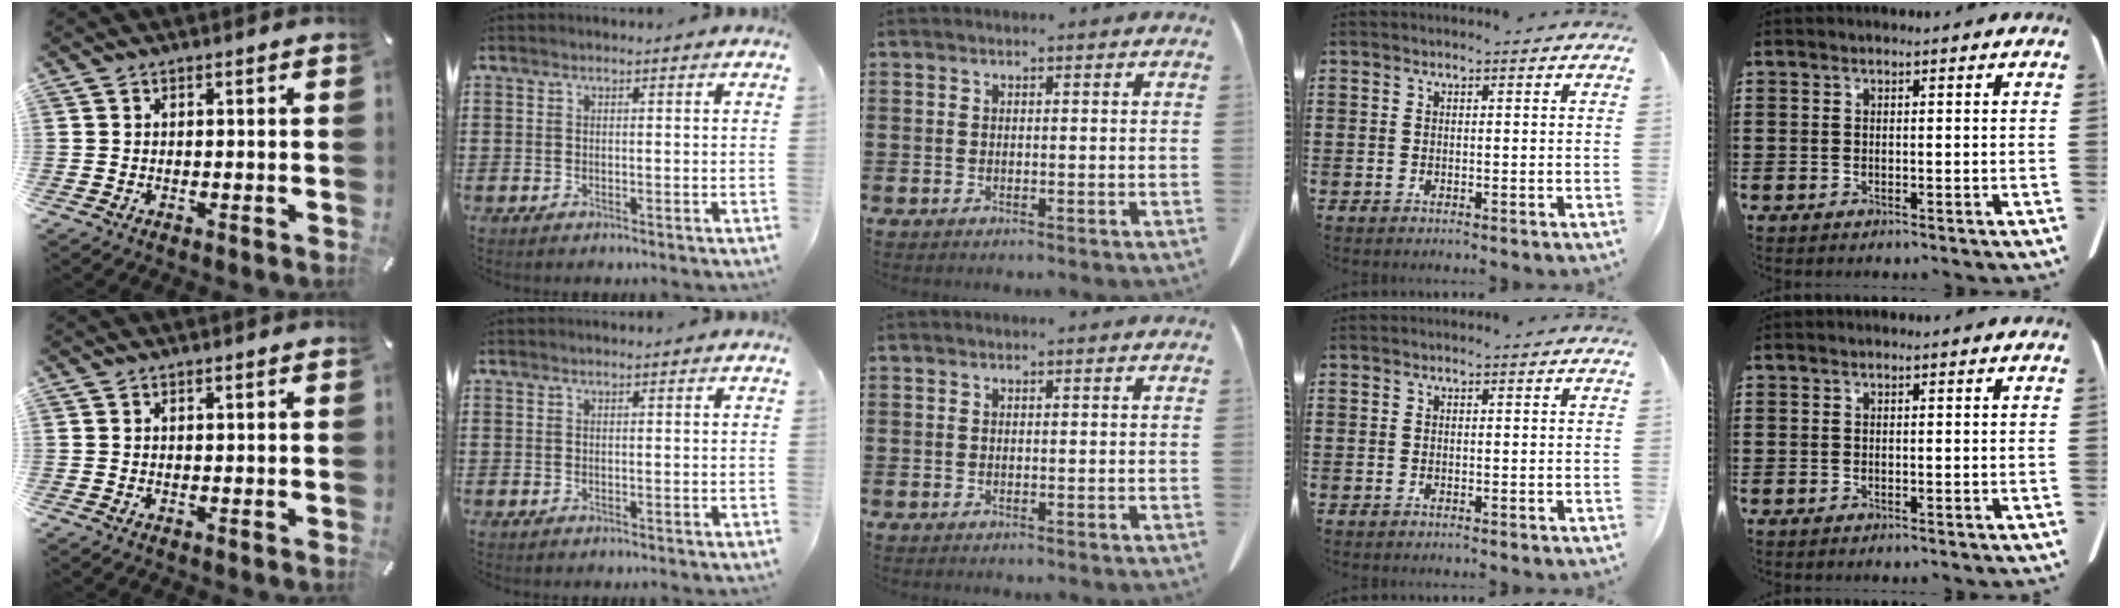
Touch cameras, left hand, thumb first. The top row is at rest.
{}